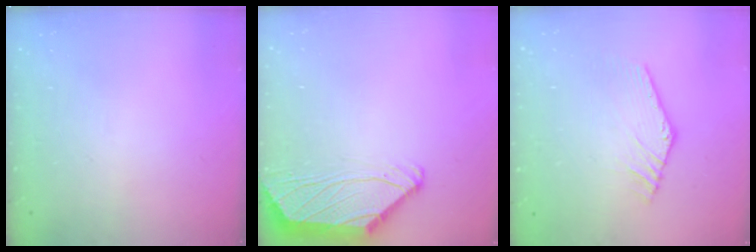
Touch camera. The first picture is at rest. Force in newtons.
{"total": 1.6, "press": 1.5, "slide": 0.6}
{"total": 3.4, "press": 3.4, "slide": 0.2}